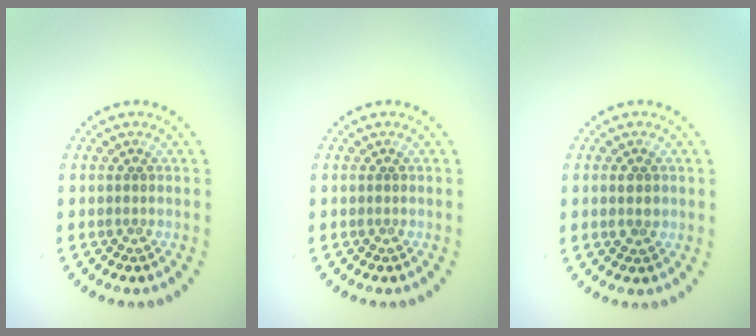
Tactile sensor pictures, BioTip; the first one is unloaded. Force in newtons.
{"total": 0.0}
{"total": 1.4, "press": 1.4, "slide": 0.1}